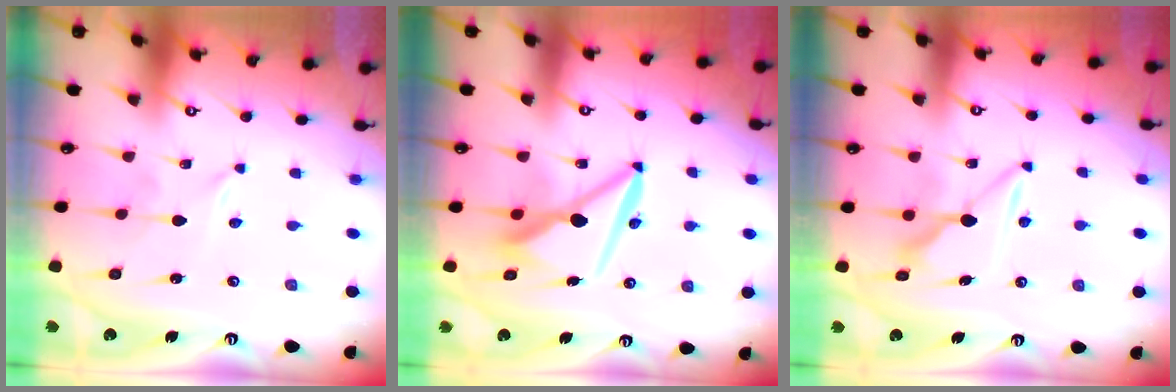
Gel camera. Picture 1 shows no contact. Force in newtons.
{"total": 9.1, "press": 8.9, "slide": 1.7}
{"total": 7.4, "press": 7.4, "slide": 0.4}